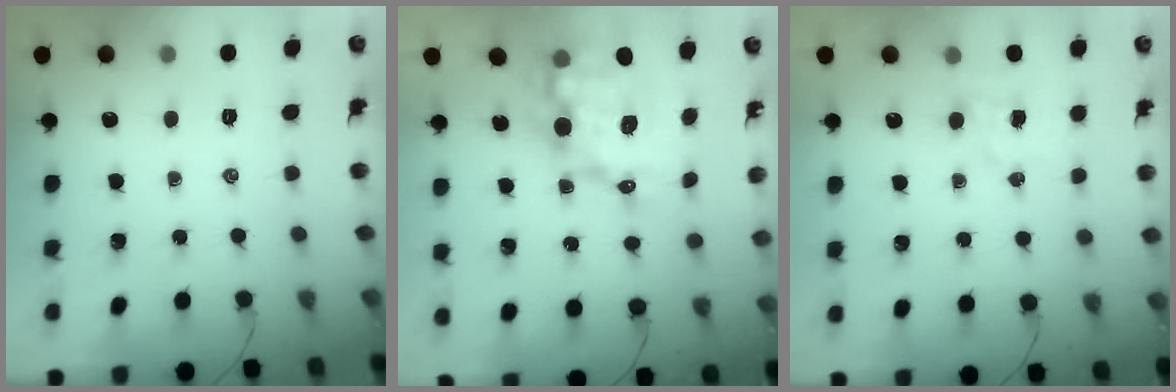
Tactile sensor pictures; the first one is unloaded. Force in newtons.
{"total": 14.3, "press": 13.9, "slide": 3.2}
{"total": 3.8, "press": 3.7, "slide": 1.0}